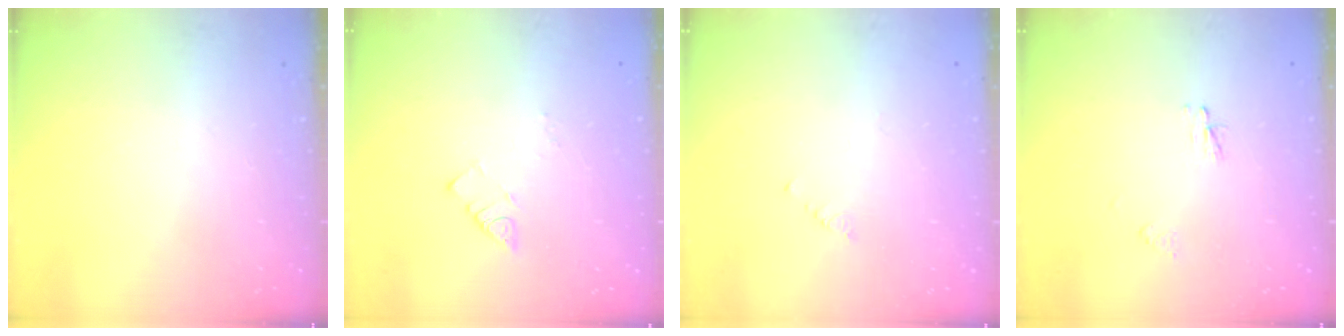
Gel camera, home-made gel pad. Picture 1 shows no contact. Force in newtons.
{"total": 4.0, "press": 4.0, "slide": 0.4}
{"total": 0.7, "press": 0.6, "slide": 0.2}
{"total": 2.3, "press": 2.2, "slide": 0.2}